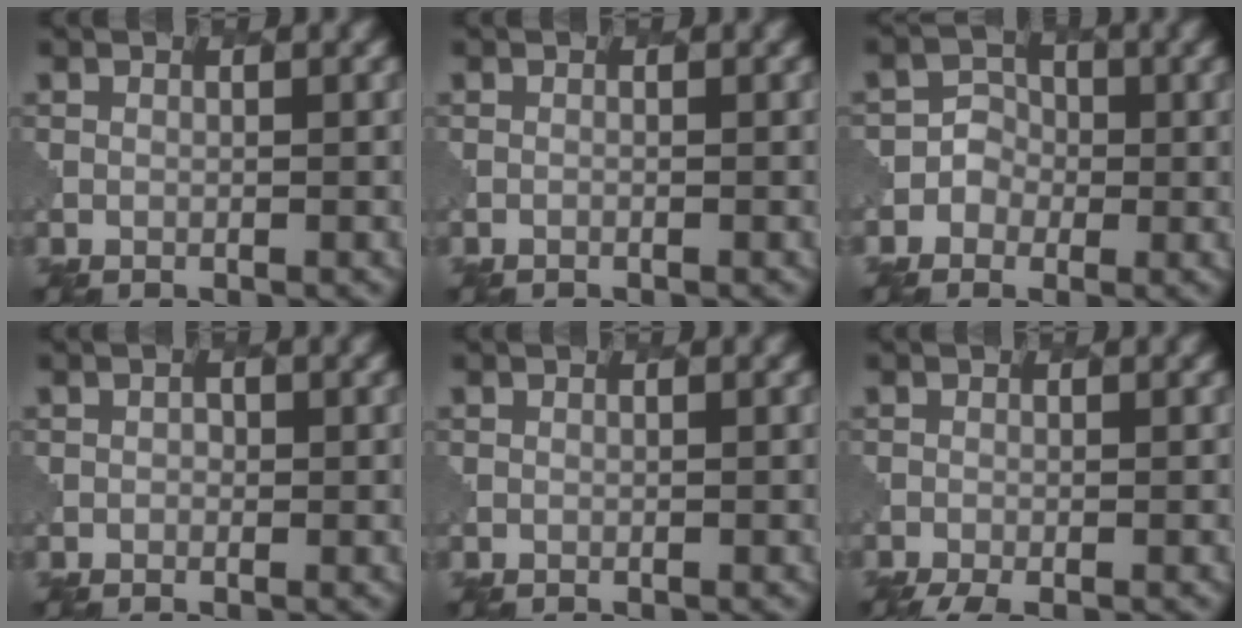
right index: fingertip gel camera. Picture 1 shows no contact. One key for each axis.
{"total": 0.0}
{"total": 2.4, "fx": -0.5, "fy": 2.3, "fz": 0.4, "tx": 0.015, "ty": 0.010, "tz": -0.022}
{"total": 0.6, "fx": 0.1, "fy": 0.6, "fz": 0.1, "tx": -0.001, "ty": -0.004, "tz": 0.002}
{"total": 0.0}
{"total": 2.2, "fx": -1.7, "fy": 0.4, "fz": 1.4, "tx": -0.025, "ty": -0.006, "tz": -0.032}